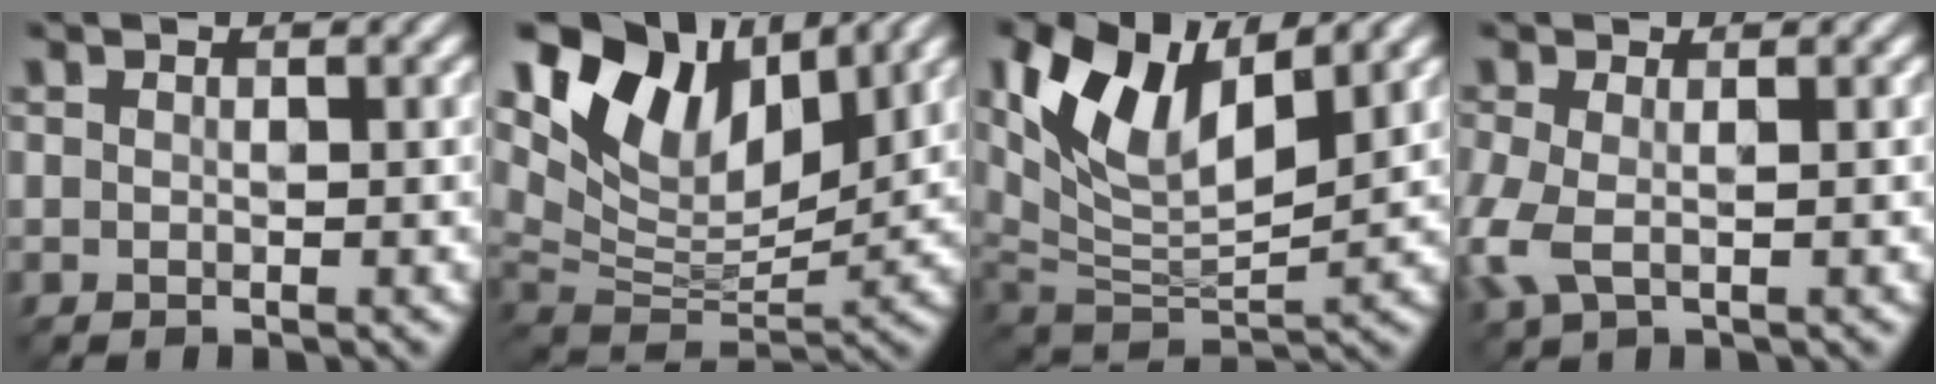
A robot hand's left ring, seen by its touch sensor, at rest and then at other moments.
{"total": 10.1, "force": [6.2, 5.3, 6.1], "torque": [-0.108, 0.004, 0.110]}
{"total": 9.6, "force": [4.3, 4.5, 7.3], "torque": [-0.141, -0.003, 0.078]}
{"total": 3.4, "force": [-0.6, 1.7, 3.0], "torque": [-0.085, -0.006, -0.016]}